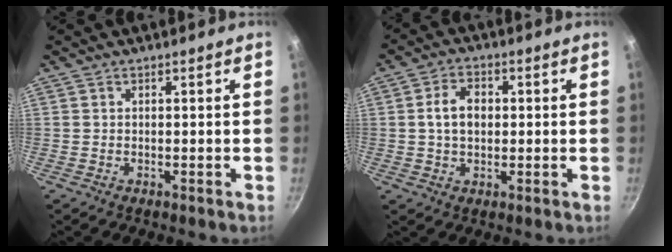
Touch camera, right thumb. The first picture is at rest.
{"total": 6.5, "force": [0.6, 4.5, 4.6], "torque": [-0.066, 0.011, 0.007]}